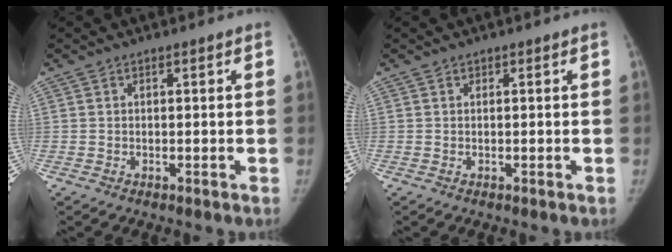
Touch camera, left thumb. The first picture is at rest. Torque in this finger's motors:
{"motor_torque": [0.00, 0.00, 0.15, -0.24, 0.00]}